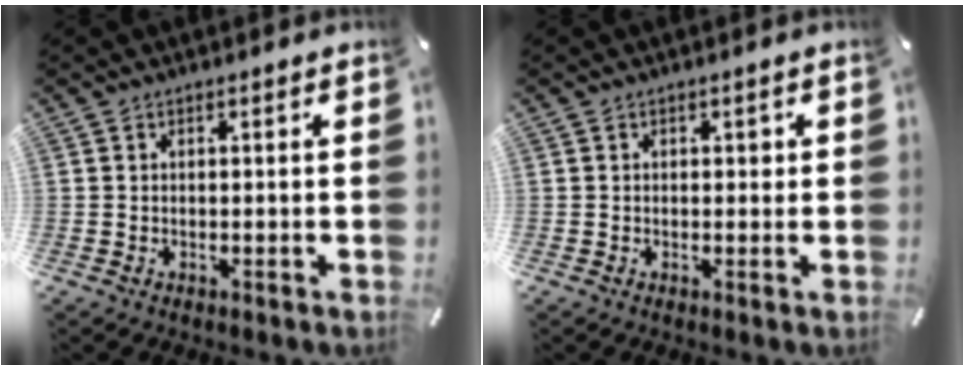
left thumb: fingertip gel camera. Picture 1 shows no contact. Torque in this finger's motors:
{"motor_torque": [0.19, 0.47, -0.05, -0.18, 0.00]}